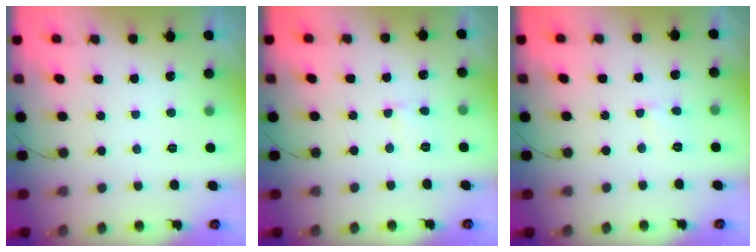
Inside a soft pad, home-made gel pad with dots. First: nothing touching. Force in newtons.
{"total": 3.0, "press": 3.0, "slide": 0.3}
{"total": 3.0, "press": 3.0, "slide": 0.3}